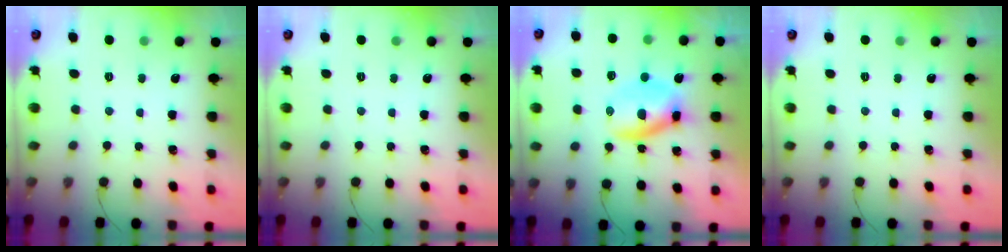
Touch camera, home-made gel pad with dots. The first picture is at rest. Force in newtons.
{"total": 0.0}
{"total": 6.4, "press": 6.2, "slide": 1.5}
{"total": 0.0}